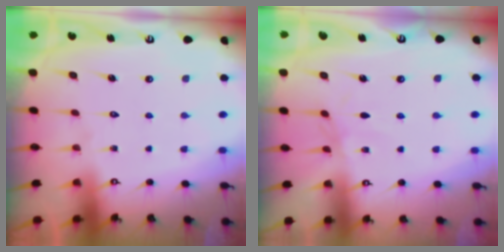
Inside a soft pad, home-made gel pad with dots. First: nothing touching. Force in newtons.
{"total": 1.4, "press": 1.3, "slide": 0.4}